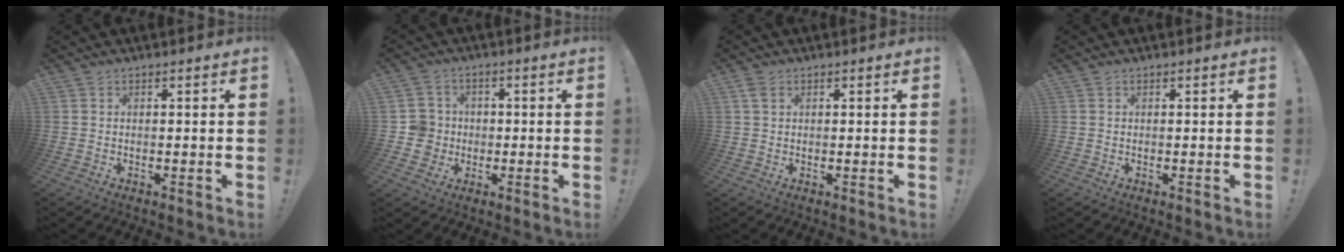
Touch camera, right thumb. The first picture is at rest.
{"total": 7.1, "force": [-0.7, 7.0, 1.3], "torque": [-0.026, 0.013, -0.006]}
{"total": 2.6, "force": [1.2, 1.6, 1.6], "torque": [-0.034, 0.005, 0.023]}
{"total": 0.0}